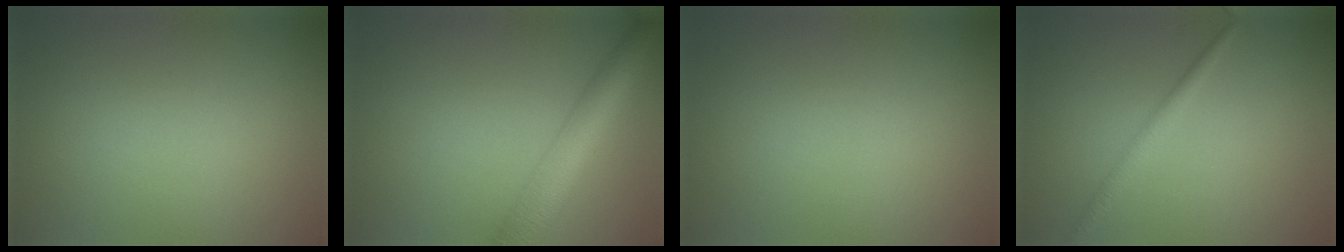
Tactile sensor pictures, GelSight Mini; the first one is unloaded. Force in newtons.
{"total": 5.7, "press": 5.7, "slide": 0.3}
{"total": 0.0}
{"total": 1.6, "press": 1.6, "slide": 0.1}